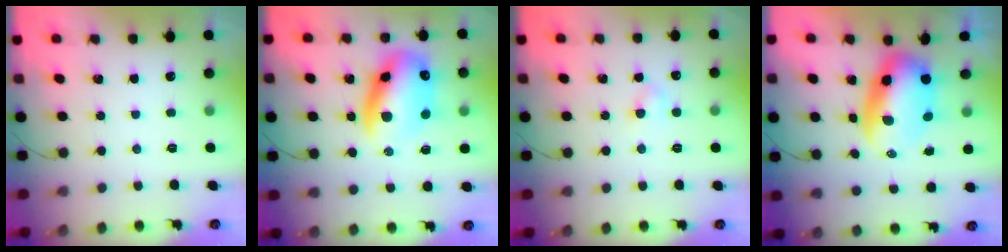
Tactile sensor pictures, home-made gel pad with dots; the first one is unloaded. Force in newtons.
{"total": 16.2, "press": 15.6, "slide": 4.4}
{"total": 2.8, "press": 2.6, "slide": 1.2}
{"total": 8.9, "press": 8.6, "slide": 2.2}